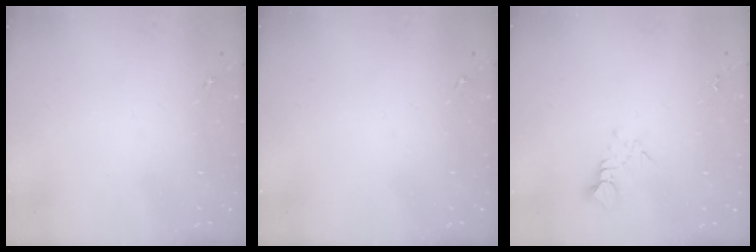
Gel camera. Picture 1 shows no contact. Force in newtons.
{"total": 0.0}
{"total": 3.2, "press": 3.2, "slide": 0.2}